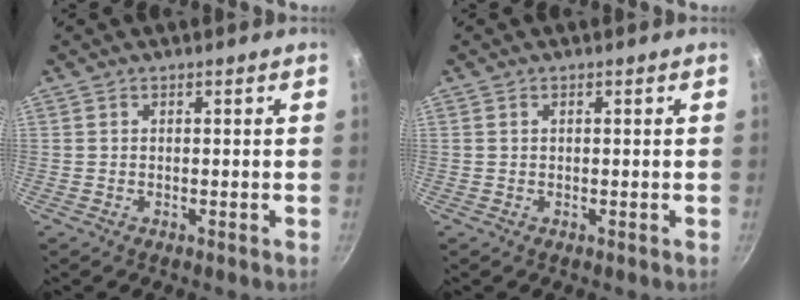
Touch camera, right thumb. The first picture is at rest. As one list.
[{"total": 0.0}]